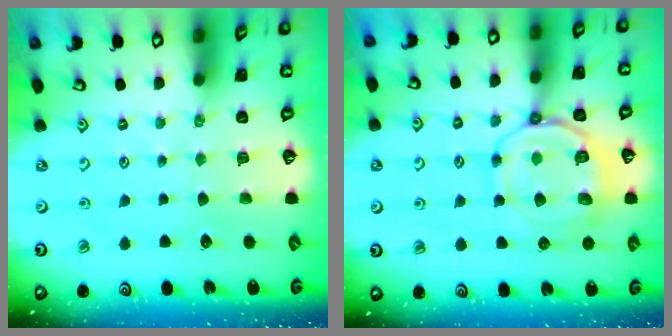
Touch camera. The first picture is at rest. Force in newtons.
{"total": 10.4, "press": 10.3, "slide": 1.4}